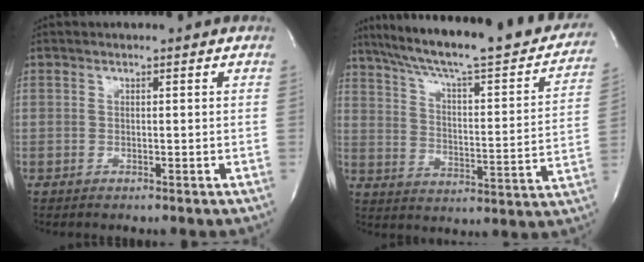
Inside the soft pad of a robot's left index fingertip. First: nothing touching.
{"total": 29.1, "force": [24.4, 4.3, 15.4], "torque": [-0.242, -0.030, 0.321]}